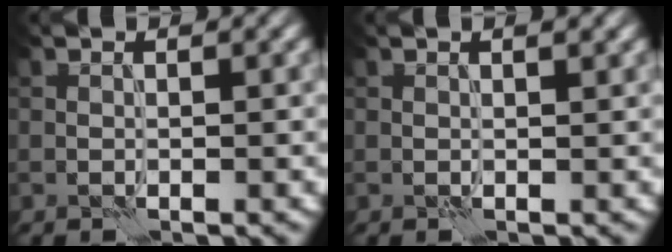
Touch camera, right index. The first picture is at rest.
{"total": 0.9, "force": [0.6, 0.1, 0.6], "torque": [-0.011, -0.001, 0.007]}